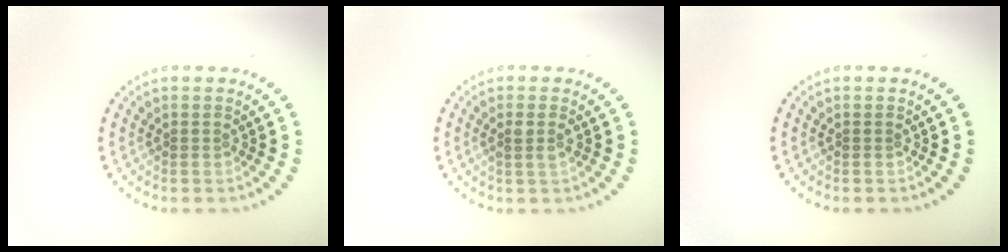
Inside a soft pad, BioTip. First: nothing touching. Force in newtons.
{"total": 1.3, "press": 1.1, "slide": 0.6}
{"total": 0.0}